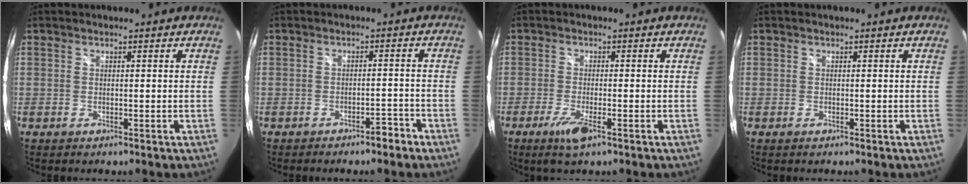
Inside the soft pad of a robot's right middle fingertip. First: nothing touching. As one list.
[{"total": 2.7, "force": [-2.3, 0.7, 1.3], "torque": [-0.026, 0.005, -0.029]}, {"total": 4.6, "force": [-2.6, 0.6, 3.8], "torque": [-0.084, -0.014, -0.050]}, {"total": 0.0}]